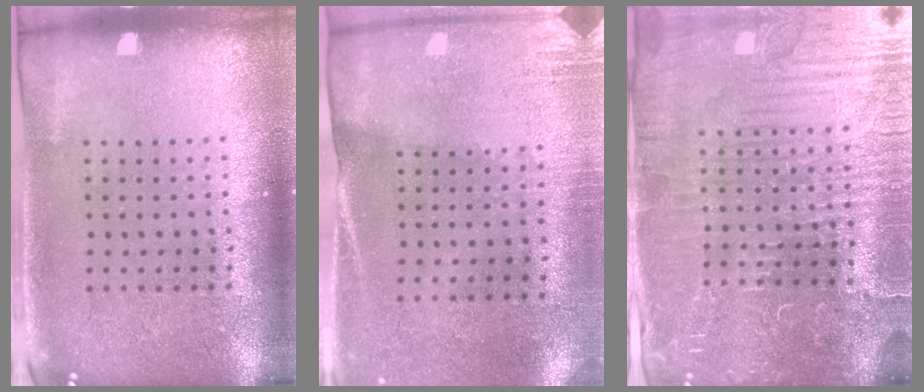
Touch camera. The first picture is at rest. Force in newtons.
{"total": 2.7, "press": 2.4, "slide": 1.3}
{"total": 5.2, "press": 4.9, "slide": 1.6}